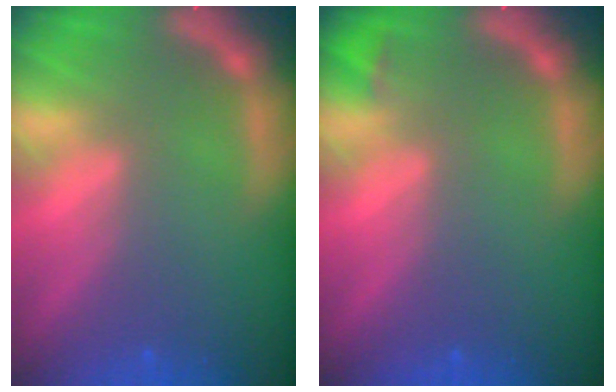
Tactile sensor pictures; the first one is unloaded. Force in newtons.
{"total": 0.9}